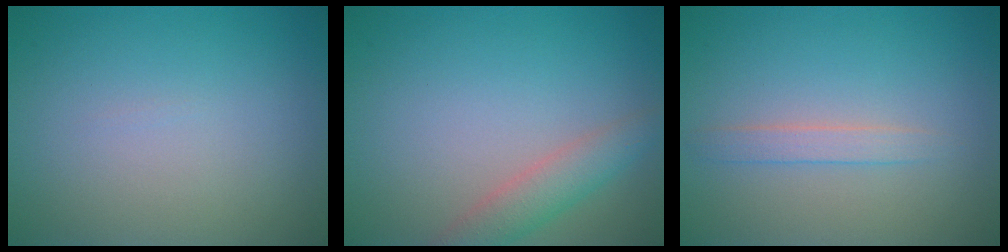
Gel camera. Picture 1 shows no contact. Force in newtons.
{"total": 2.9, "press": 2.9, "slide": 0.1}
{"total": 1.5, "press": 1.5, "slide": 0.1}